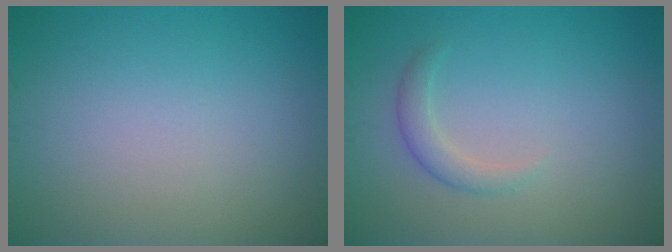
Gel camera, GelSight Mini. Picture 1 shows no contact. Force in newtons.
{"total": 1.6, "press": 1.6, "slide": 0.1}